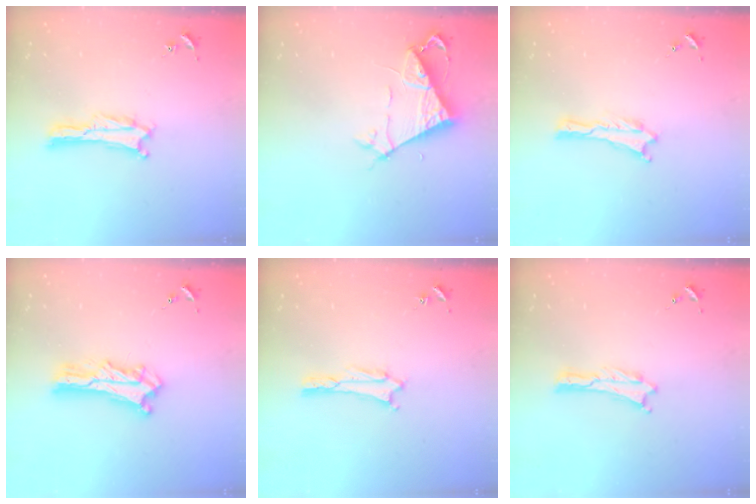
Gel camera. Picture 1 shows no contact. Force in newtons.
{"total": 6.6, "press": 6.5, "slide": 0.7}
{"total": 0.0}
{"total": 7.2, "press": 7.1, "slide": 0.6}
{"total": 1.6, "press": 1.6, "slide": 0.2}
{"total": 0.0}